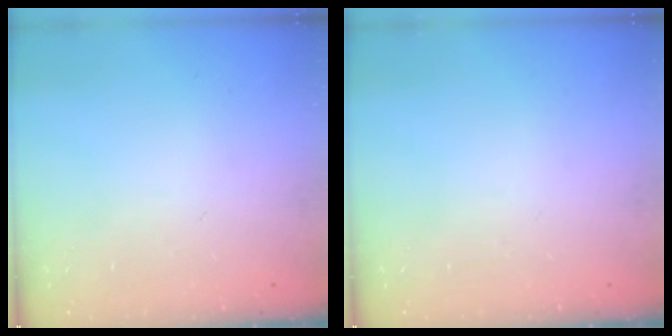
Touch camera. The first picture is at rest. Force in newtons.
{"total": 0.0}